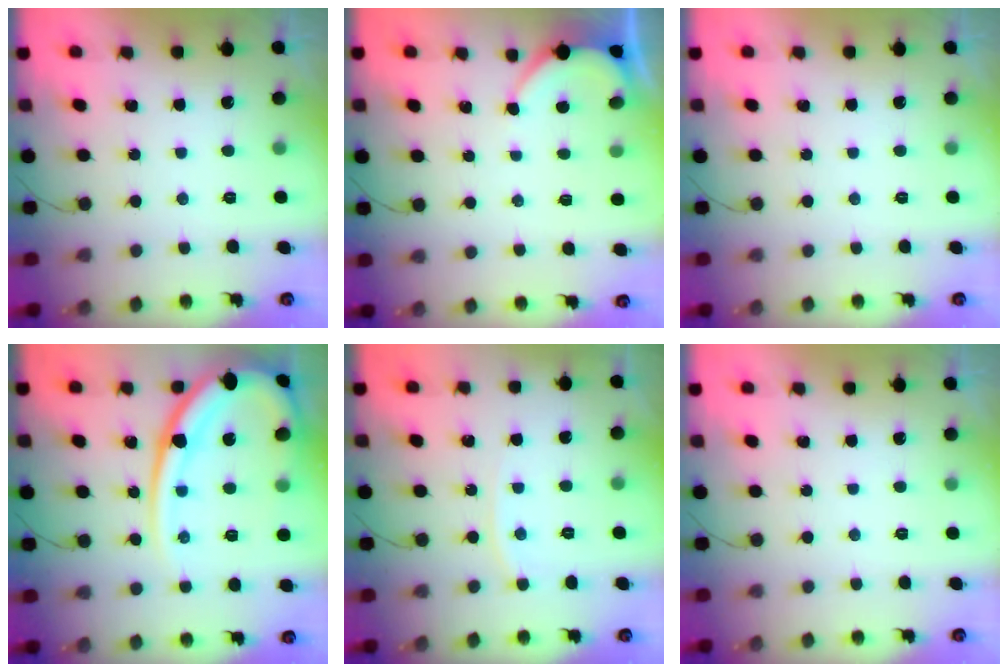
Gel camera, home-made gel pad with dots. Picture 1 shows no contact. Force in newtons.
{"total": 2.9, "press": 2.9, "slide": 0.4}
{"total": 0.0}
{"total": 19.2, "press": 19.0, "slide": 2.7}
{"total": 3.4, "press": 3.4, "slide": 0.2}
{"total": 0.0}